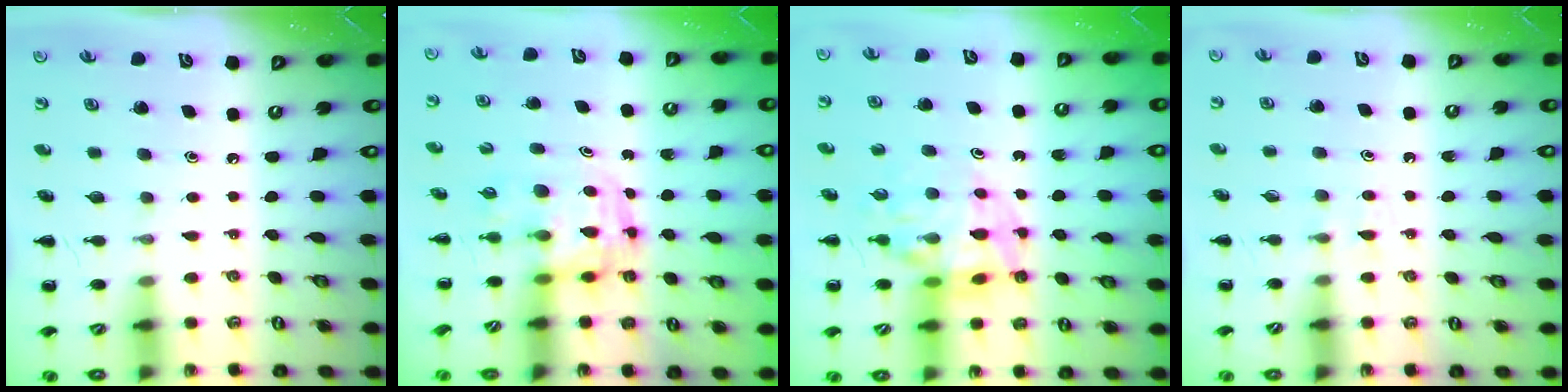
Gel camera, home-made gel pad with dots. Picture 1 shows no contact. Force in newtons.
{"total": 3.6, "press": 3.5, "slide": 0.6}
{"total": 11.7, "press": 11.3, "slide": 3.1}
{"total": 2.9, "press": 2.7, "slide": 1.2}